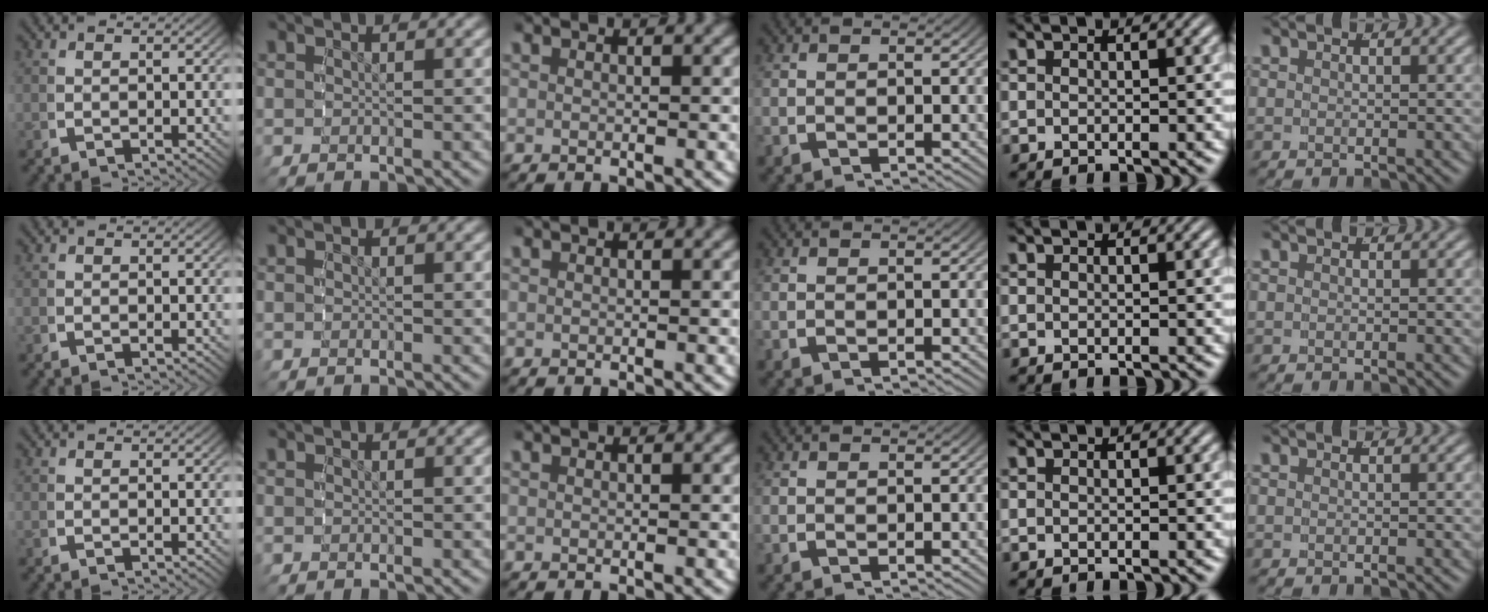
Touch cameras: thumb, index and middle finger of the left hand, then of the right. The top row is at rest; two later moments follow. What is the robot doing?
{"motion": "reach", "object": "photo album"}